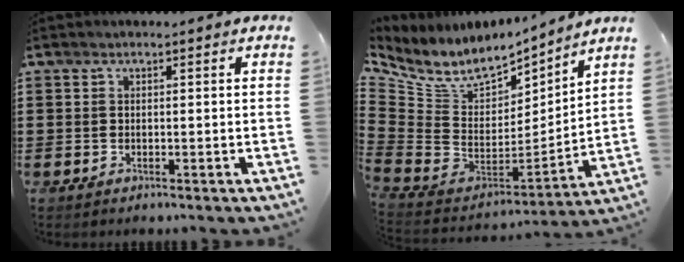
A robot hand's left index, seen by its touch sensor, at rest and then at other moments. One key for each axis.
{"total": 8.0, "fx": 5.4, "fy": 4.5, "fz": 3.8, "tx": -0.113, "ty": -0.044, "tz": 0.097}